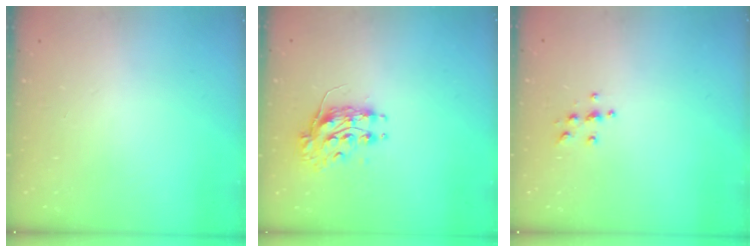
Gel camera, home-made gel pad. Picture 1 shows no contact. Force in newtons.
{"total": 8.3, "press": 8.3, "slide": 0.2}
{"total": 4.6, "press": 4.6, "slide": 0.5}